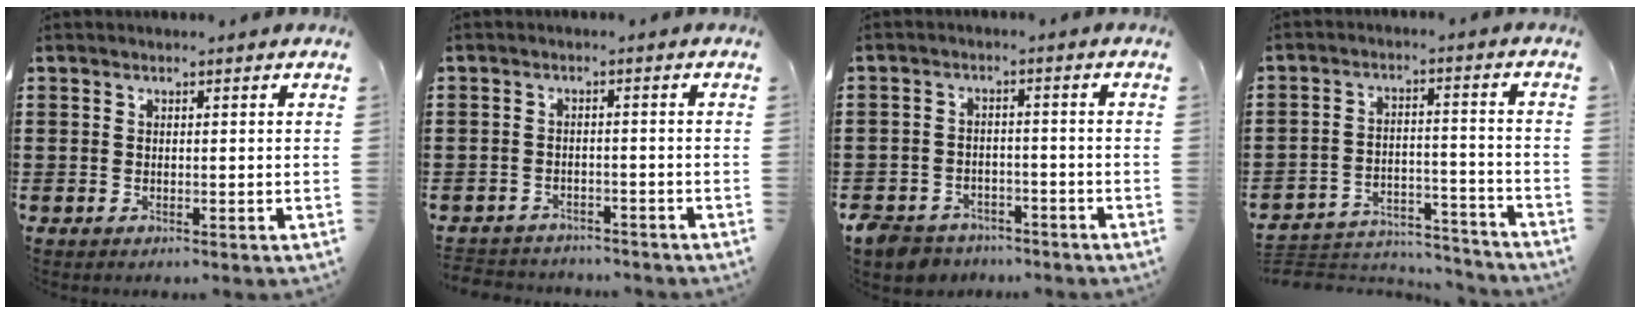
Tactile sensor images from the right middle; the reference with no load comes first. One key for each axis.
{"total": 2.5, "fx": -2.4, "fy": 0.5, "fz": -0.4, "tx": -0.001, "ty": -0.001, "tz": -0.056}
{"total": 4.0, "fx": -3.7, "fy": 1.4, "fz": 0.2, "tx": -0.023, "ty": 0.000, "tz": -0.082}
{"total": 4.8, "fx": -4.6, "fy": 1.0, "fz": 0.7, "tx": -0.015, "ty": 0.009, "tz": -0.096}